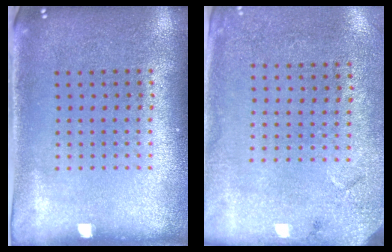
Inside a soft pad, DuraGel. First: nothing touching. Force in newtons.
{"total": 2.7, "press": 2.2, "slide": 1.6}